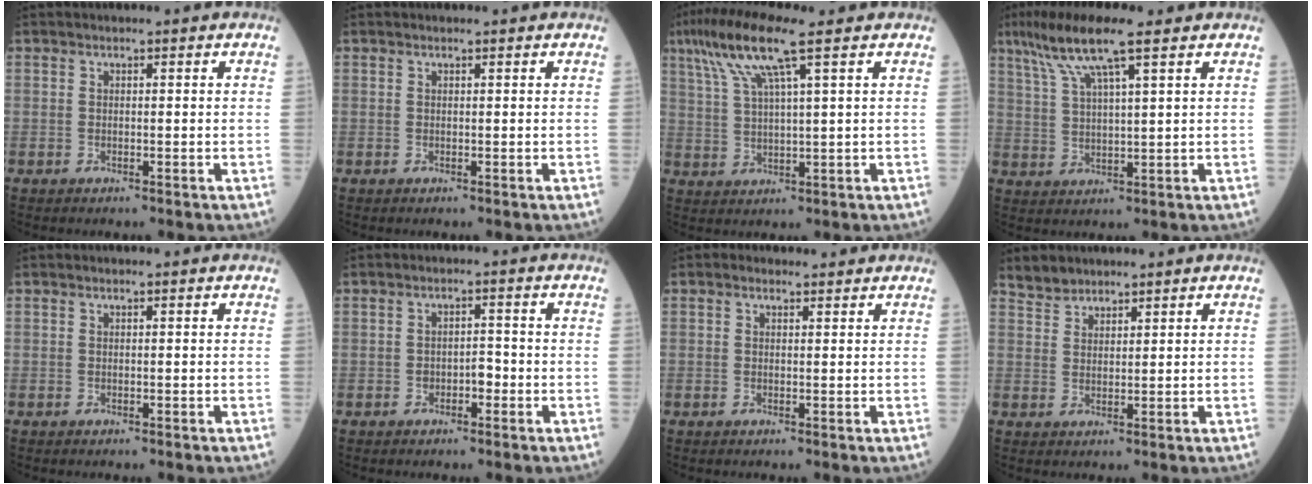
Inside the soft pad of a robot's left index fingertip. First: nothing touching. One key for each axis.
{"total": 0.0}
{"total": 9.2, "fx": 5.3, "fy": 0.1, "fz": 7.5, "tx": -0.161, "ty": 0.023, "tz": 0.105}
{"total": 9.6, "fx": 6.2, "fy": 0.5, "fz": 7.3, "tx": -0.146, "ty": 0.023, "tz": 0.113}
{"total": 0.0}
{"total": 2.2, "fx": -0.9, "fy": 1.1, "fz": 1.6, "tx": -0.019, "ty": 0.008, "tz": -0.016}
{"total": 1.2, "fx": 1.0, "fy": 0.6, "fz": 0.2, "tx": -0.012, "ty": 0.009, "tz": 0.015}
{"total": 3.0, "fx": 2.8, "fy": 1.1, "fz": 0.0, "tx": -0.004, "ty": 0.013, "tz": 0.053}